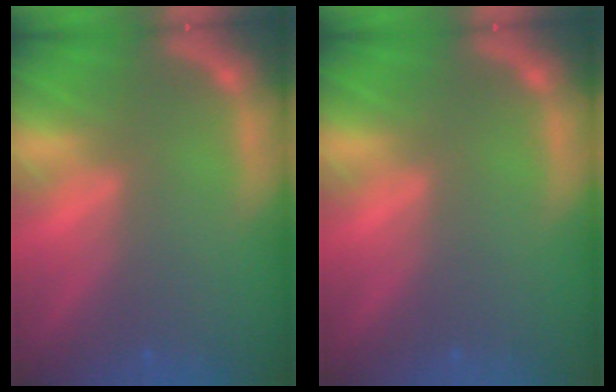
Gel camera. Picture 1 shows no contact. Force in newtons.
{"total": 0.0}